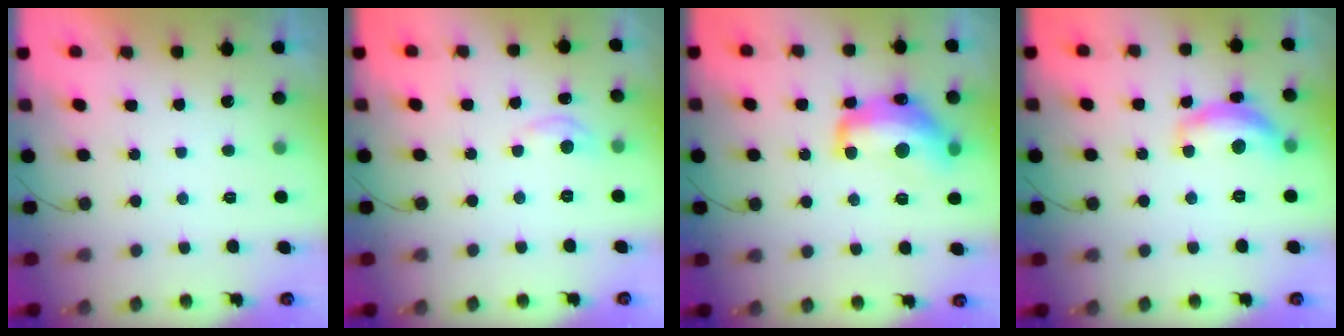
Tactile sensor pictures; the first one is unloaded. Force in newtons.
{"total": 5.1, "press": 5.1, "slide": 0.7}
{"total": 15.6, "press": 15.6, "slide": 0.9}
{"total": 12.7, "press": 12.7, "slide": 0.7}